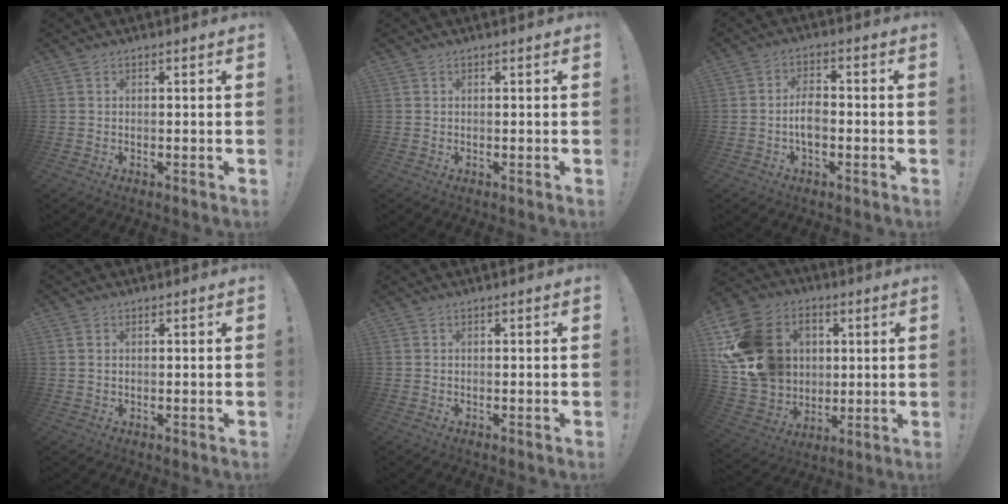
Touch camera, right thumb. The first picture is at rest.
{"total": 0.0}
{"total": 5.7, "force": [-1.3, 2.9, 4.7], "torque": [-0.089, 0.003, -0.028]}
{"total": 0.9, "force": [0.4, 0.7, 0.3], "torque": [-0.007, 0.001, 0.008]}
{"total": 0.0}
{"total": 21.3, "force": [4.1, 17.9, 10.8], "torque": [-0.193, -0.002, 0.108]}